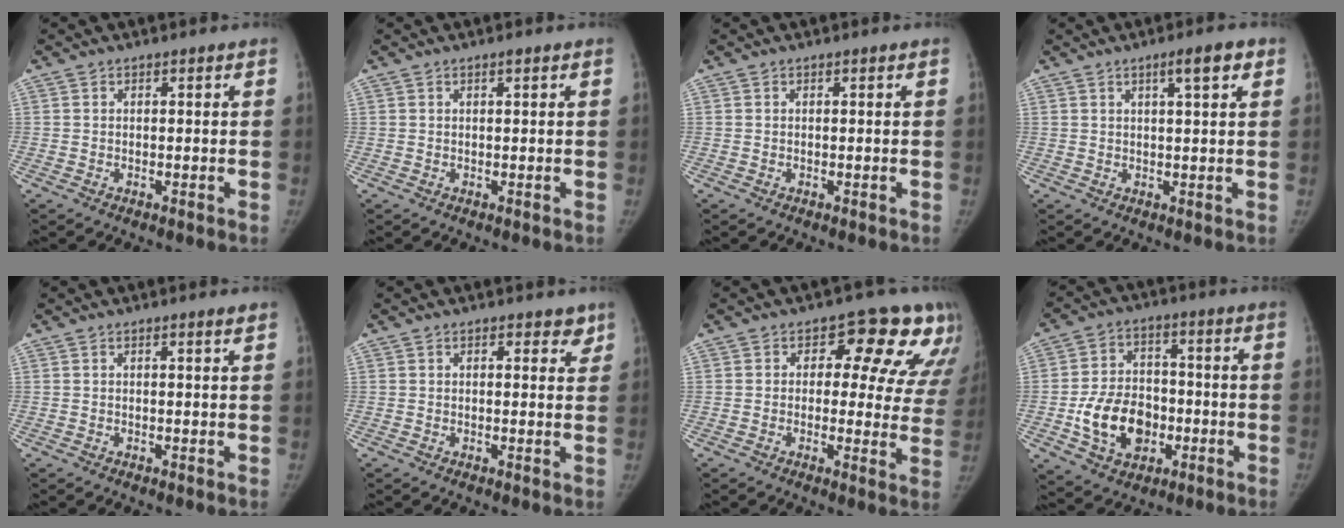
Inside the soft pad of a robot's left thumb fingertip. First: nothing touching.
{"total": 0.5, "force": [0.3, 0.1, 0.4], "torque": [-0.003, 0.001, 0.004]}
{"total": 0.0}
{"total": 4.4, "force": [2.2, 0.7, 3.8], "torque": [-0.051, -0.004, 0.033]}
{"total": 1.0, "force": [0.6, -0.1, 0.8], "torque": [-0.010, -0.003, 0.010]}
{"total": 2.8, "force": [1.9, 1.5, 1.5], "torque": [0.010, -0.008, 0.021]}
{"total": 14.3, "force": [7.1, 8.2, 9.3], "torque": [-0.057, -0.022, 0.065]}
{"total": 13.4, "force": [-3.4, 10.1, 8.1], "torque": [-0.107, 0.017, -0.054]}